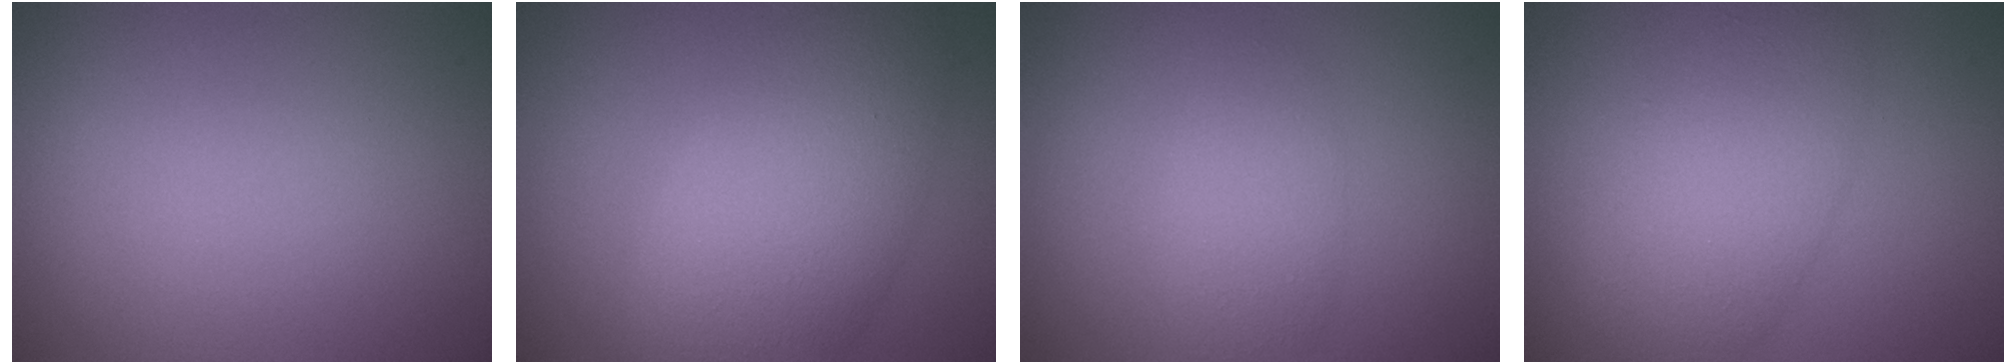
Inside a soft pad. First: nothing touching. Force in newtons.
{"total": 8.0, "press": 8.0, "slide": 0.3}
{"total": 2.5, "press": 2.5, "slide": 0.0}
{"total": 5.4, "press": 5.4, "slide": 0.2}